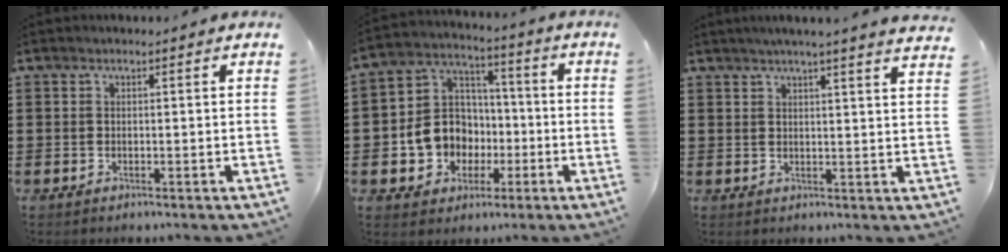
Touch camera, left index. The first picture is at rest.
{"total": 9.6, "force": [-2.1, 8.9, 3.1], "torque": [-0.107, 0.012, -0.034]}
{"total": 3.3, "force": [3.0, -0.9, 1.2], "torque": [-0.030, -0.009, 0.052]}